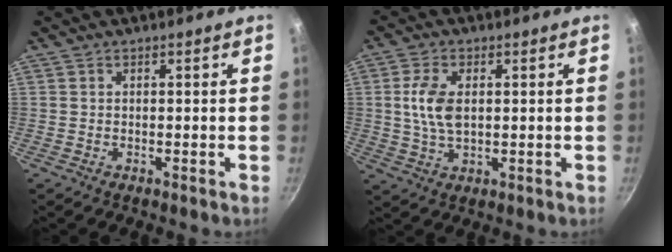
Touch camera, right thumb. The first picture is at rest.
{"total": 7.4, "force": [1.0, 4.2, 6.0], "torque": [-0.117, 0.001, 0.020]}